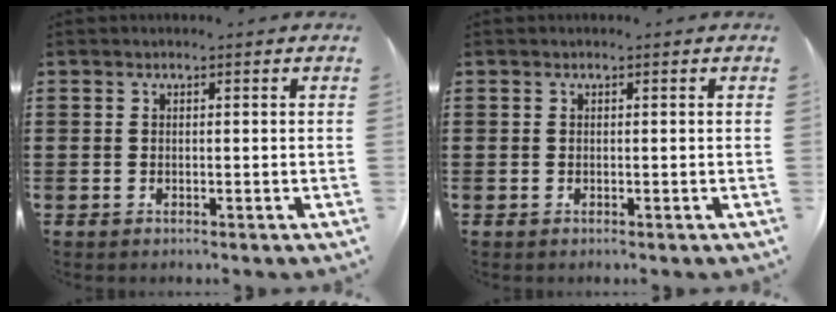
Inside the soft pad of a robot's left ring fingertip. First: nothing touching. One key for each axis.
{"total": 0.0}